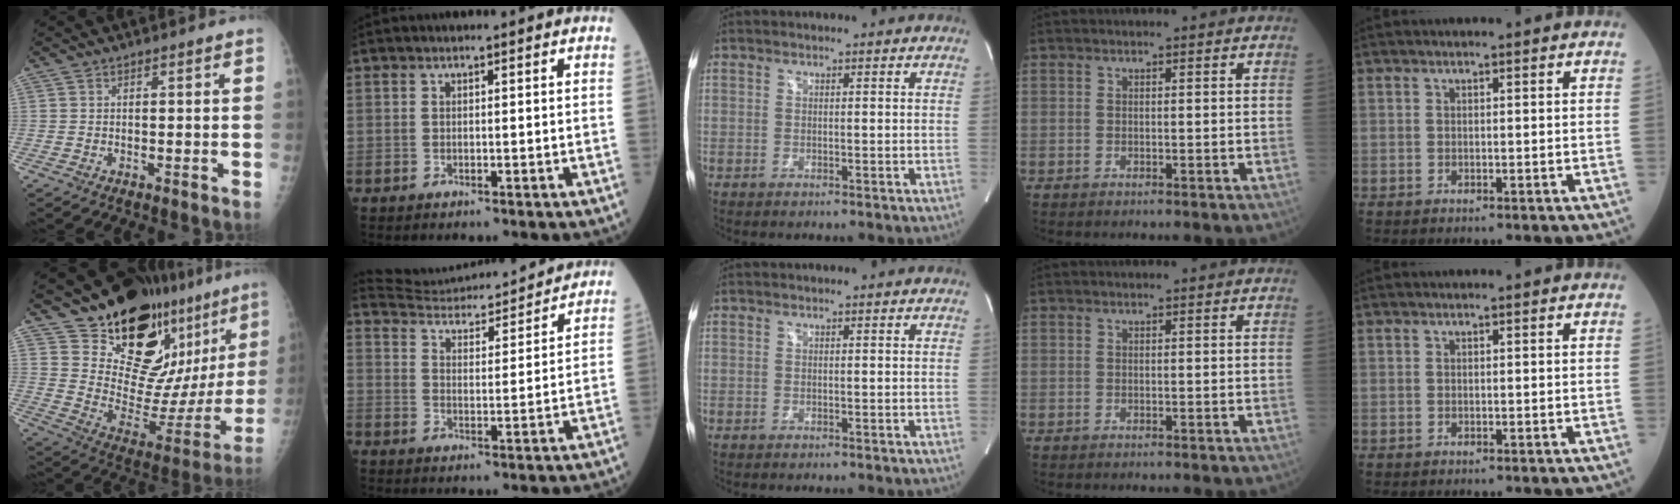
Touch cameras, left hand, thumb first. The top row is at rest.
{"thumb": {"total": 23.4, "force": [18.1, 9.7, 11.3], "torque": [-0.112, -0.132, 0.259]}, "index": {"total": 14.9, "force": [14.6, 0.7, 3.0], "torque": [-0.053, -0.003, 0.210]}}